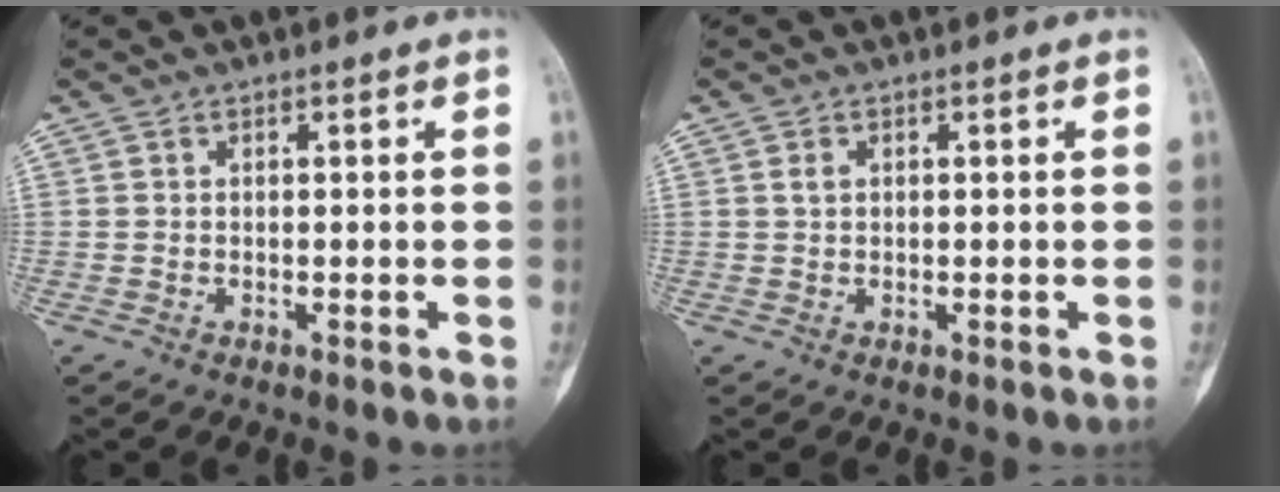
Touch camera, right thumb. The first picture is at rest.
{"total": 1.1, "force": [0.3, 0.8, 0.7], "torque": [-0.015, 0.003, 0.007]}